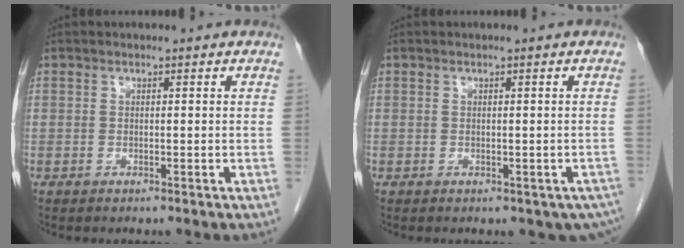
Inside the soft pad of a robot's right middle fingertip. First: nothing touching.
{"total": 3.1, "force": [-1.5, 2.2, 1.6], "torque": [0.000, 0.002, -0.015]}